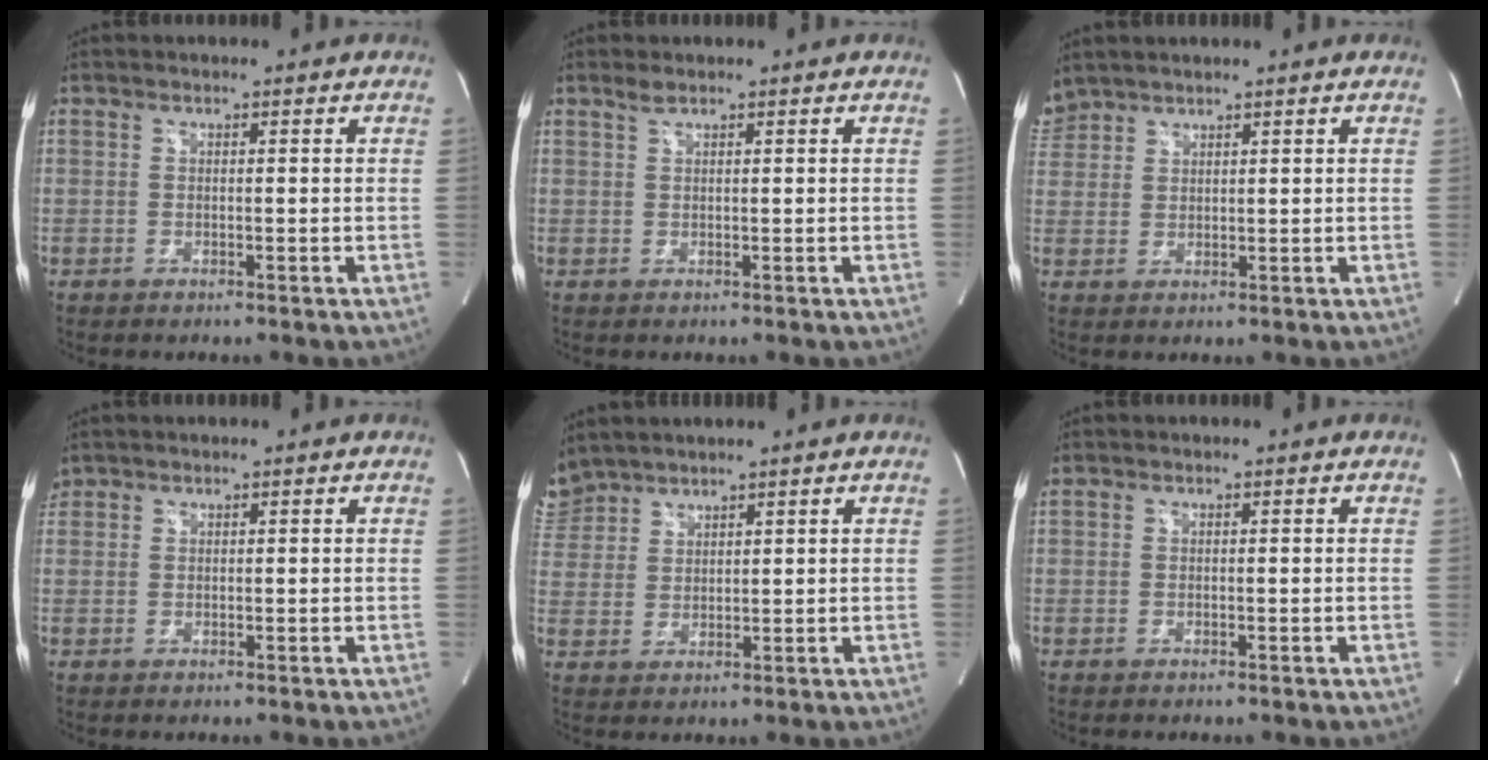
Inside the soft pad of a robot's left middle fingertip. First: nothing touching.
{"total": 1.1, "force": [0.9, 0.0, 0.5], "torque": [-0.017, 0.004, 0.023]}
{"total": 3.5, "force": [3.3, 1.1, 0.1], "torque": [-0.012, 0.019, 0.073]}
{"total": 1.4, "force": [1.2, 0.7, 0.0], "torque": [-0.003, 0.016, 0.026]}
{"total": 5.6, "force": [5.3, 2.0, 0.1], "torque": [-0.011, 0.017, 0.115]}
{"total": 0.0}